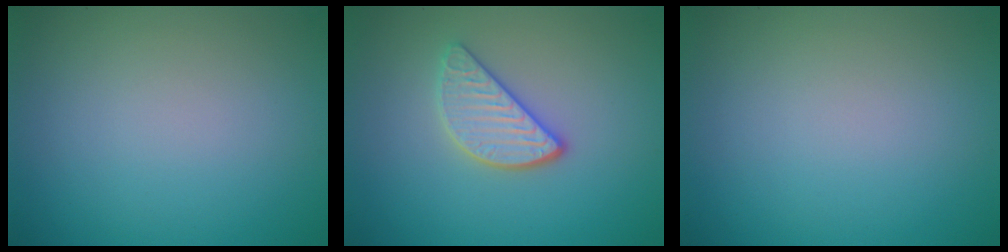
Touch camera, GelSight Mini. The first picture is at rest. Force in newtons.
{"total": 3.1, "press": 2.8, "slide": 1.4}
{"total": 0.0}